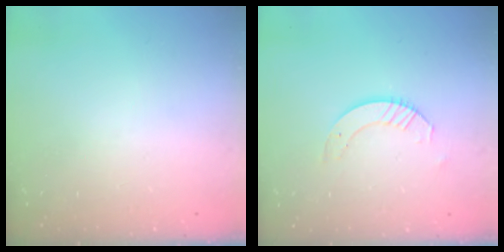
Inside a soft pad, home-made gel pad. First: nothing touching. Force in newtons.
{"total": 3.8, "press": 3.8, "slide": 0.1}